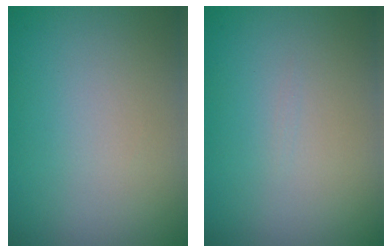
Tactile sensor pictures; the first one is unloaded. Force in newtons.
{"total": 0.0}